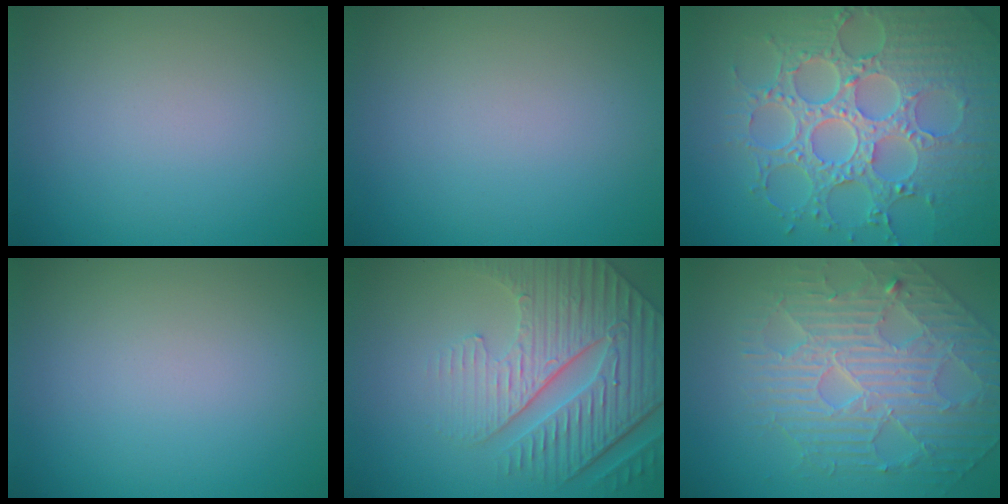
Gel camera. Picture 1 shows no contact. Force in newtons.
{"total": 0.0}
{"total": 8.7, "press": 6.5, "slide": 5.7}
{"total": 0.0}
{"total": 6.4, "press": 5.4, "slide": 3.4}
{"total": 5.0, "press": 4.8, "slide": 1.5}